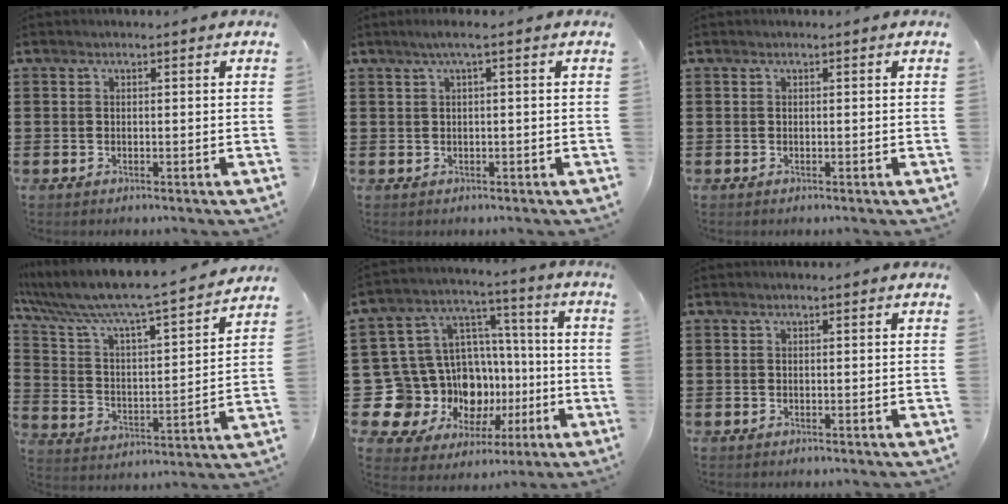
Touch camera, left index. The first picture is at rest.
{"total": 1.7, "force": [0.1, 0.0, 1.7], "torque": [-0.029, -0.003, 0.001]}
{"total": 0.0}
{"total": 7.0, "force": [6.3, 0.5, 3.0], "torque": [-0.092, -0.054, 0.099]}
{"total": 15.0, "force": [-4.1, 13.7, 4.5], "torque": [-0.139, -0.030, -0.028]}
{"total": 0.0}